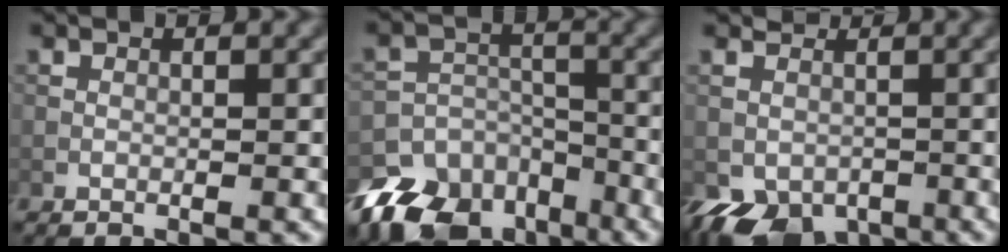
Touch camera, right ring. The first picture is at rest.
{"total": 12.5, "force": [-8.7, 8.1, 3.8], "torque": [-0.083, -0.017, -0.145]}
{"total": 5.8, "force": [-2.1, 4.8, 2.5], "torque": [-0.045, -0.016, -0.030]}